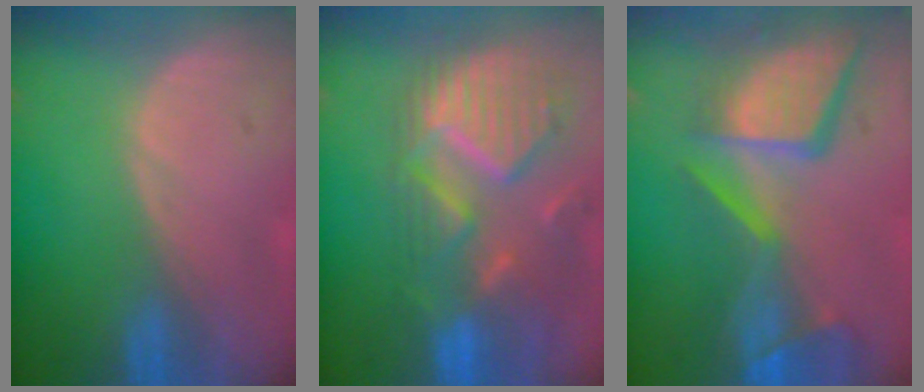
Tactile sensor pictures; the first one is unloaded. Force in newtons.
{"total": 11.8, "press": 10.4, "slide": 5.5}
{"total": 13.9, "press": 11.3, "slide": 8.2}